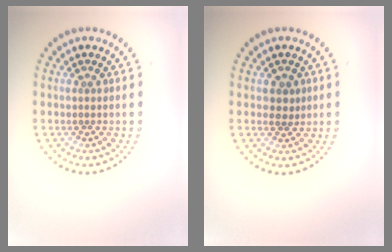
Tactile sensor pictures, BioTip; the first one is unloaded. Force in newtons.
{"total": 0.8, "press": 0.6, "slide": 0.6}